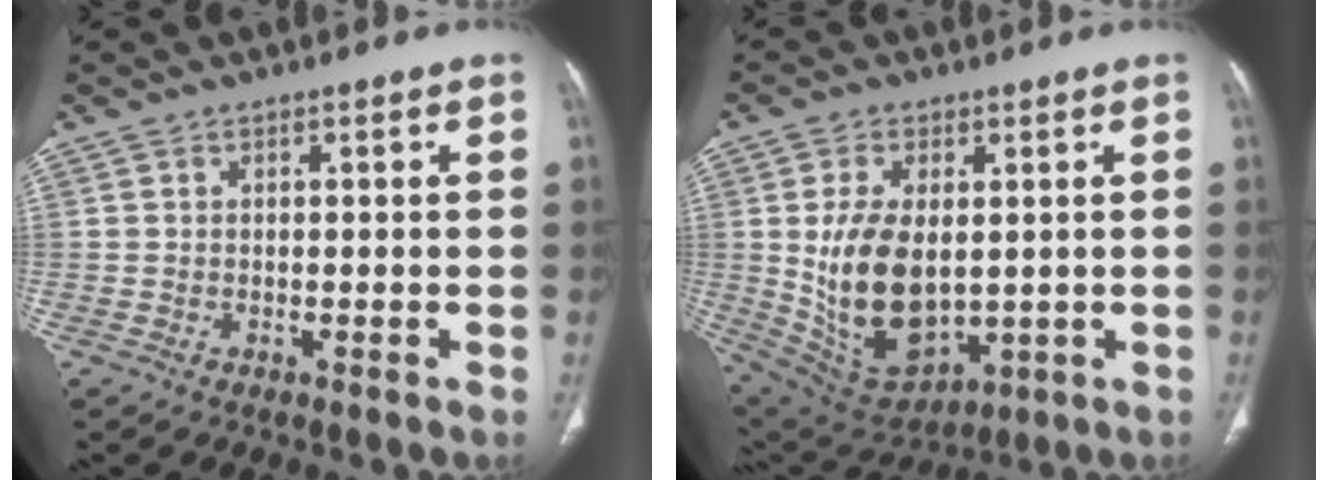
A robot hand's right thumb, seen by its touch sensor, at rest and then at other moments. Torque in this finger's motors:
{"motor_torque": [-0.45, 1.61, 1.00, 0.91, 0.44]}